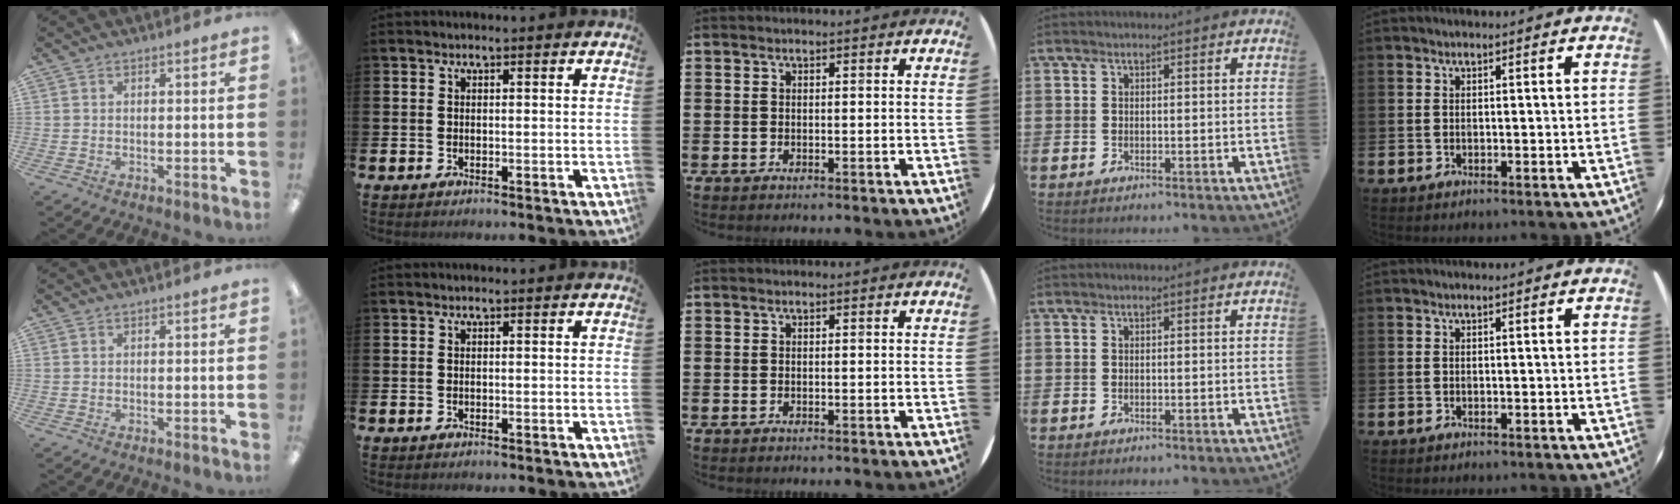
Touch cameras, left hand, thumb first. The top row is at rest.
{}